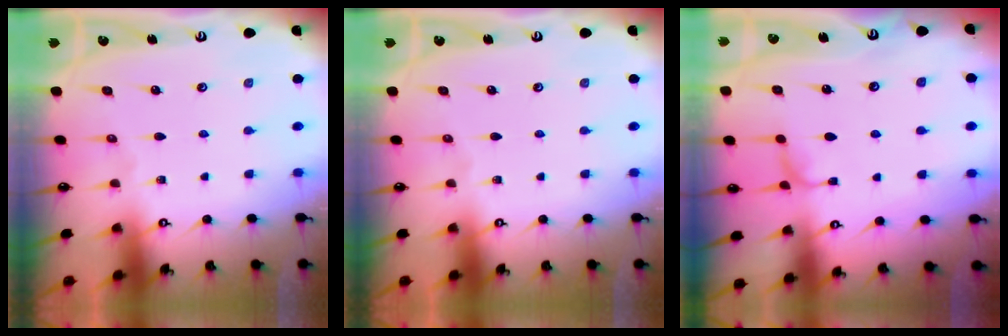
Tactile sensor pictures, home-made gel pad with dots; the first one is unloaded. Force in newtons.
{"total": 0.0}
{"total": 2.3, "press": 2.3, "slide": 0.4}